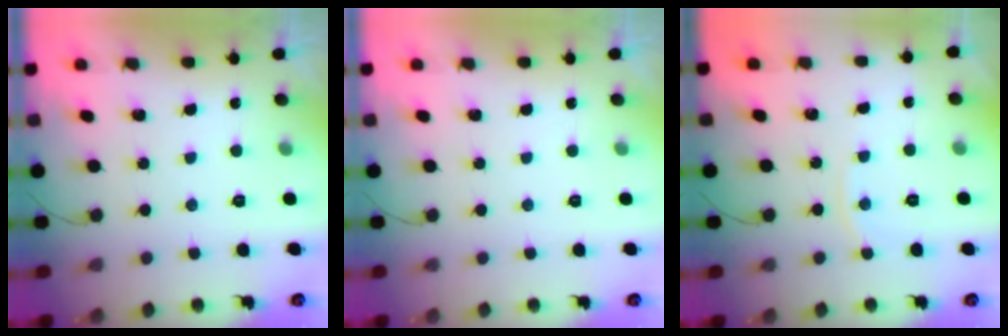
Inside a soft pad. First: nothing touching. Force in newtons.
{"total": 0.0}
{"total": 3.0, "press": 3.0, "slide": 0.4}